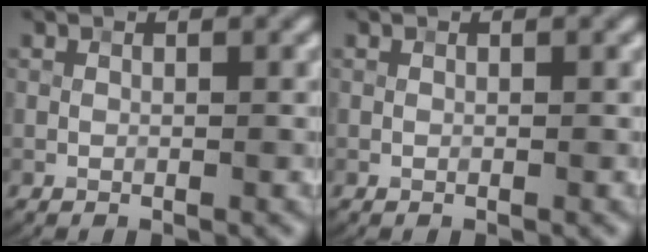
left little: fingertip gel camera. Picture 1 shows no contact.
{"total": 0.0}